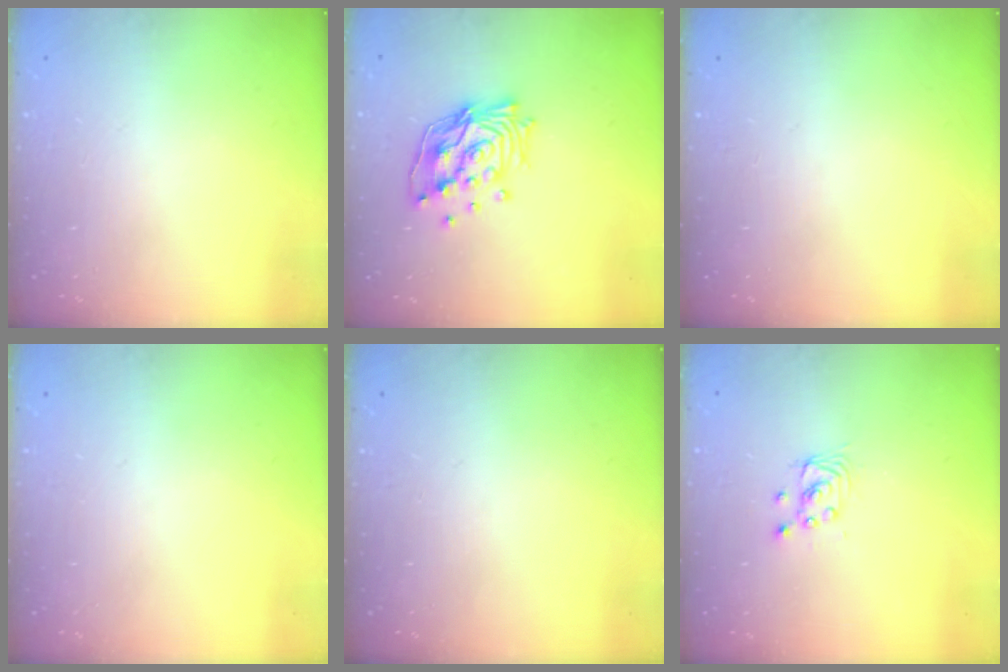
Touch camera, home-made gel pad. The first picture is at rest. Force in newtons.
{"total": 15.0, "press": 14.9, "slide": 2.0}
{"total": 0.0}
{"total": 0.0}
{"total": 0.0}
{"total": 2.8, "press": 2.8, "slide": 0.2}